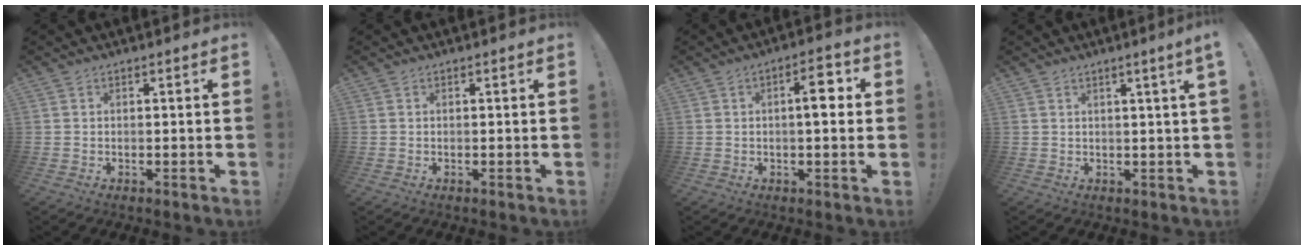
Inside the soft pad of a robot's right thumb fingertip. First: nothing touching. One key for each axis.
{"total": 0.0}
{"total": 7.0, "fx": 1.1, "fy": 2.3, "fz": 6.5, "tx": -0.082, "ty": 0.002, "tz": 0.006}
{"total": 3.1, "fx": 1.3, "fy": -0.7, "fz": 2.7, "tx": -0.036, "ty": -0.009, "tz": 0.016}